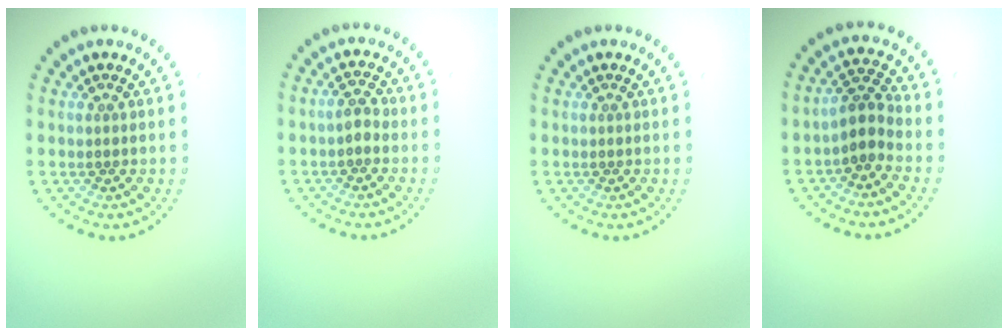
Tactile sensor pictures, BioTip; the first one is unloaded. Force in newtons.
{"total": 1.3, "press": 1.3, "slide": 0.4}
{"total": 0.0}
{"total": 2.4, "press": 1.9, "slide": 1.4}